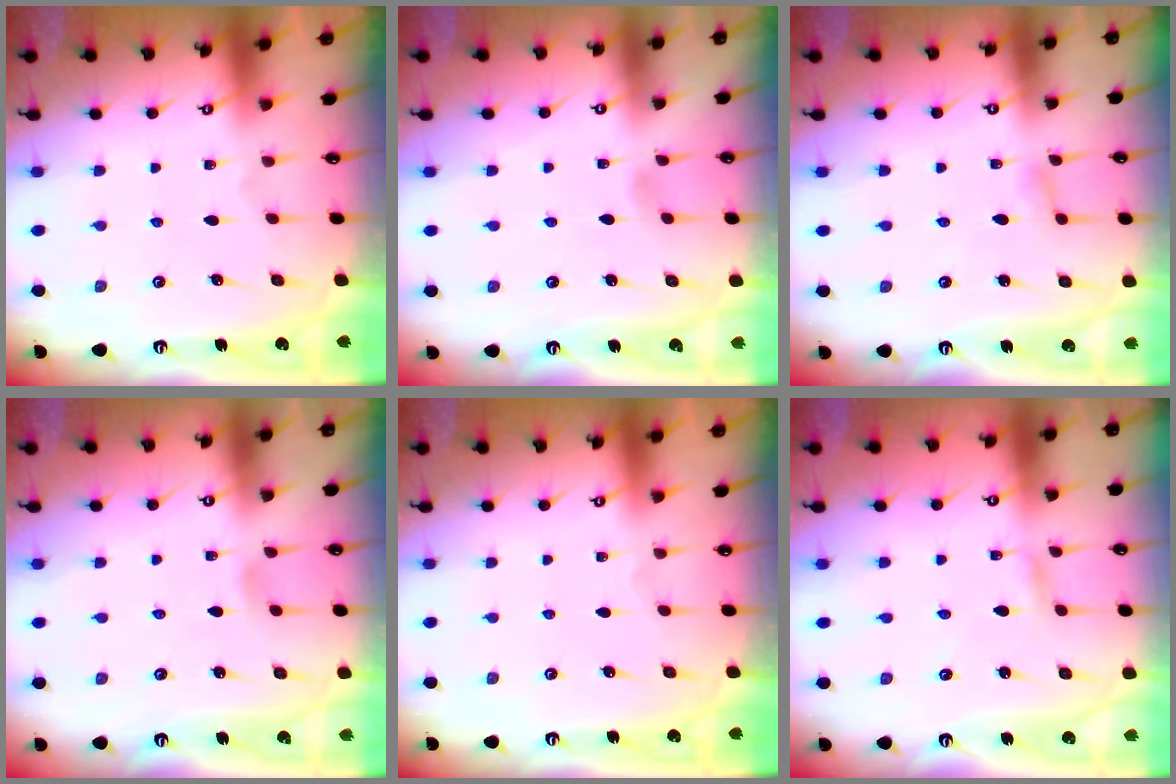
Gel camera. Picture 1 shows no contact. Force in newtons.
{"total": 2.9, "press": 2.8, "slide": 0.3}
{"total": 3.1, "press": 3.0, "slide": 0.3}
{"total": 3.4, "press": 3.4, "slide": 0.4}
{"total": 0.0}
{"total": 2.3, "press": 2.3, "slide": 0.2}